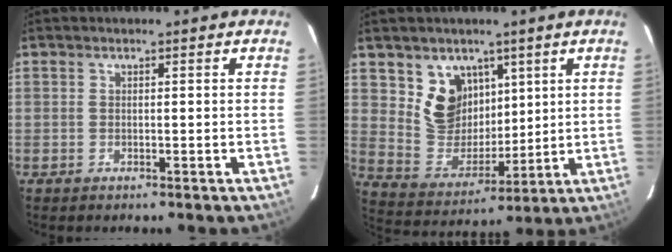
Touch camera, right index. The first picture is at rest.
{"total": 10.6, "force": [5.3, 8.4, 3.8], "torque": [-0.075, 0.001, 0.120]}